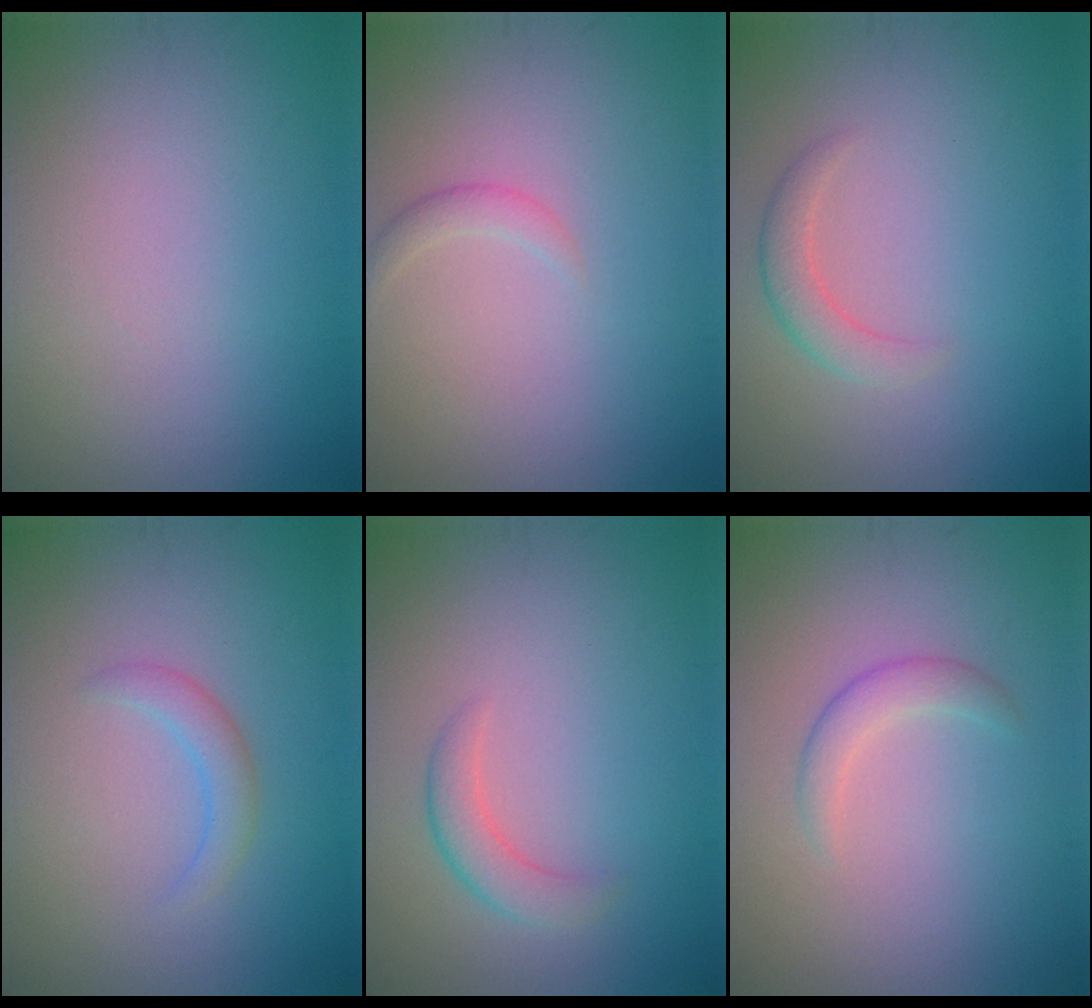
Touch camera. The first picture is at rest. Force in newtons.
{"total": 1.1, "press": 1.1, "slide": 0.1}
{"total": 2.0, "press": 1.9, "slide": 0.2}
{"total": 1.7, "press": 1.7, "slide": 0.3}
{"total": 2.1, "press": 2.1, "slide": 0.1}
{"total": 1.6, "press": 1.6, "slide": 0.1}